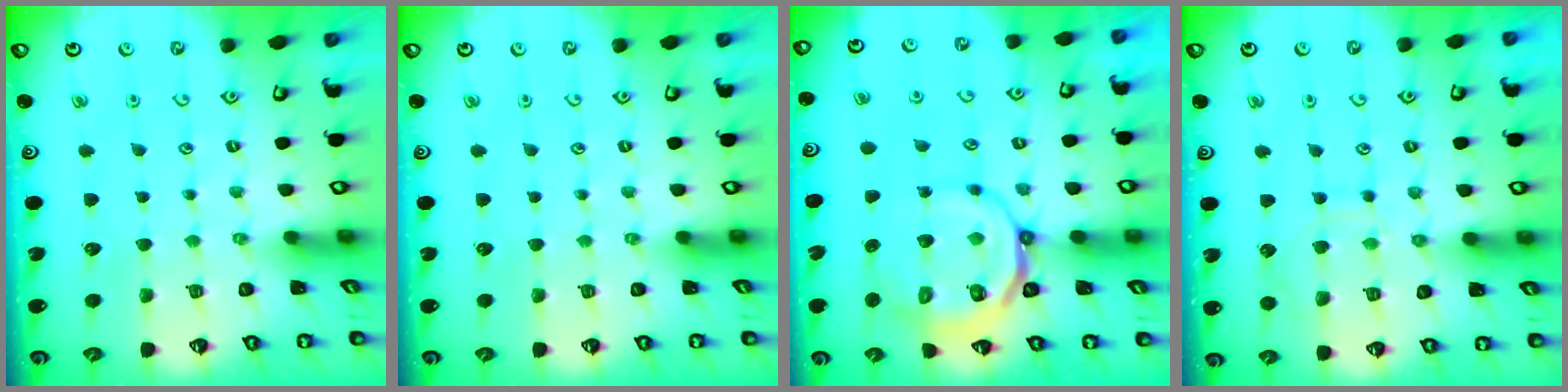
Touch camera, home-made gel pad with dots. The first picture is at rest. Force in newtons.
{"total": 0.0}
{"total": 11.0, "press": 10.6, "slide": 2.7}
{"total": 8.6, "press": 8.6, "slide": 0.6}